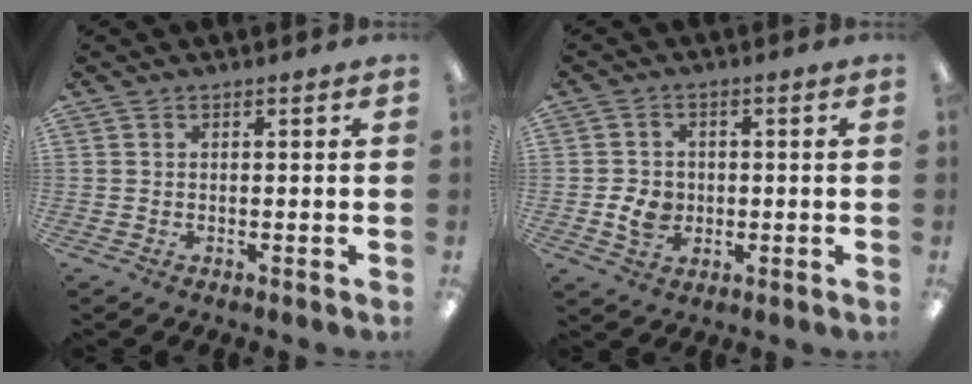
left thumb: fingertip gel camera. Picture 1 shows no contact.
{"total": 5.4, "force": [-0.9, 4.4, 2.9], "torque": [-0.056, 0.001, -0.017]}